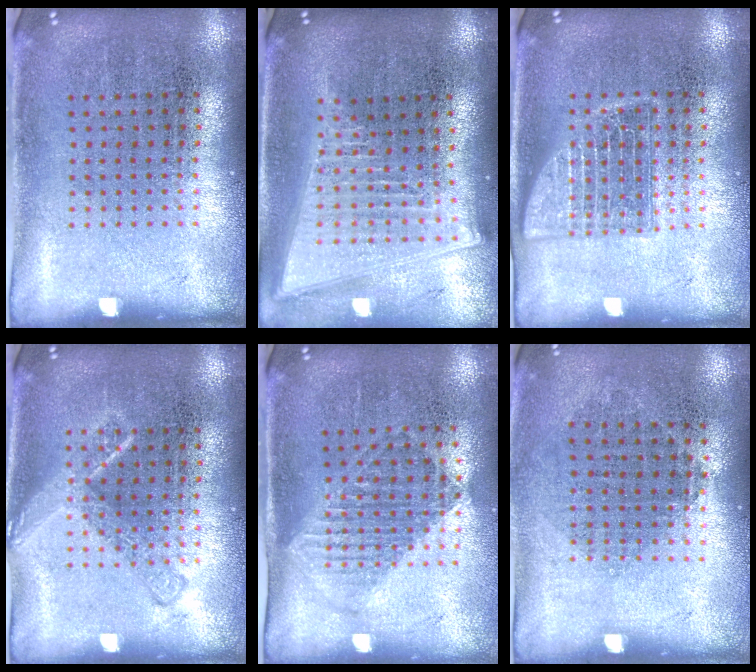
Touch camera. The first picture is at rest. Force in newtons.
{"total": 2.1, "press": 1.7, "slide": 1.1}
{"total": 2.5, "press": 2.5, "slide": 0.4}
{"total": 2.4, "press": 2.4, "slide": 0.4}
{"total": 1.2, "press": 1.1, "slide": 0.6}
{"total": 0.8, "press": 0.7, "slide": 0.3}